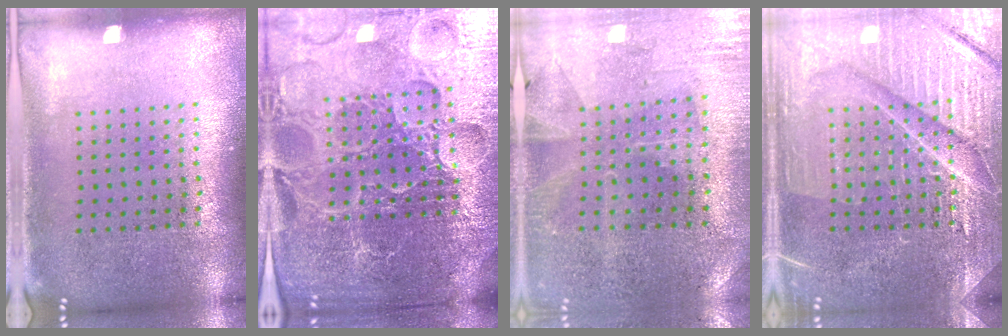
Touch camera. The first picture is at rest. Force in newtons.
{"total": 6.0, "press": 5.4, "slide": 2.7}
{"total": 0.5, "press": 0.3, "slide": 0.4}
{"total": 7.4, "press": 7.4, "slide": 1.0}